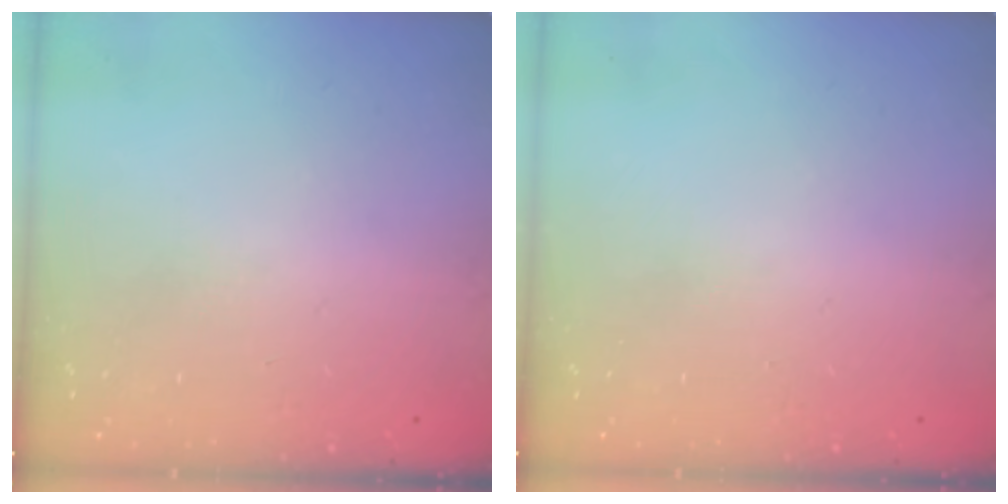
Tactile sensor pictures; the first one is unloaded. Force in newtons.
{"total": 0.0}